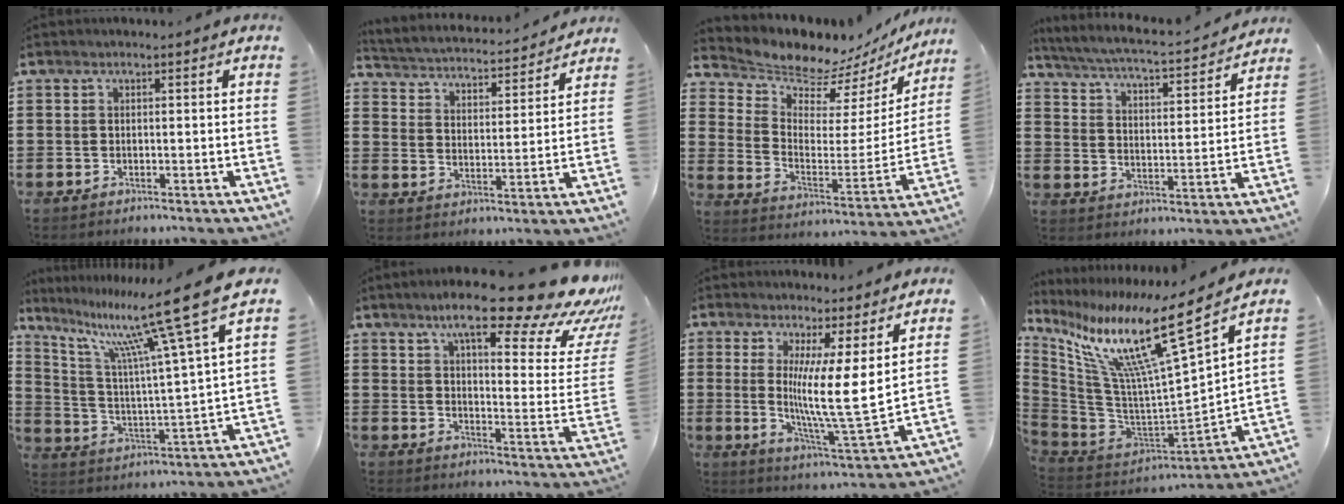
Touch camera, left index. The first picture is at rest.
{"total": 3.2, "force": [3.2, 0.1, 0.2], "torque": [-0.027, -0.032, 0.046]}
{"total": 6.9, "force": [6.8, 1.5, 0.6], "torque": [-0.047, -0.061, 0.114]}
{"total": 4.2, "force": [3.9, -0.2, 1.5], "torque": [-0.052, -0.033, 0.058]}
{"total": 15.7, "force": [11.2, 0.7, 11.0], "torque": [-0.225, -0.067, 0.173]}
{"total": 17.5, "force": [13.0, 2.8, 11.4], "torque": [-0.184, -0.084, 0.206]}
{"total": 9.3, "force": [2.8, 0.5, 8.9], "torque": [-0.147, -0.039, 0.046]}
{"total": 15.1, "force": [9.6, 0.8, 11.7], "torque": [-0.233, -0.072, 0.146]}